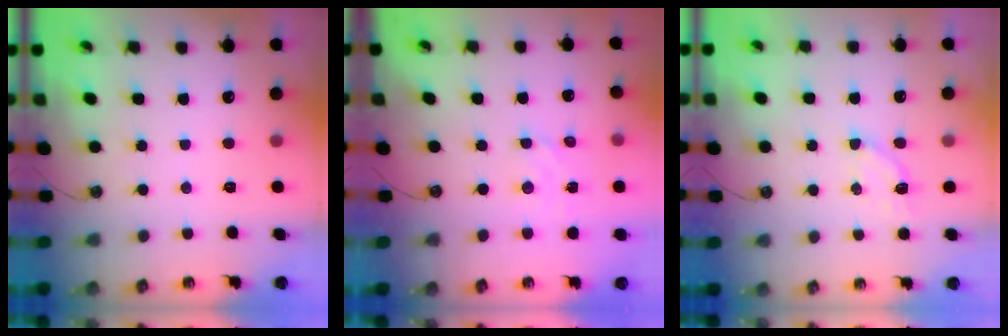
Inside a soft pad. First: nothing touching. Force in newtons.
{"total": 3.1, "press": 3.1, "slide": 0.3}
{"total": 2.9, "press": 2.9, "slide": 0.7}